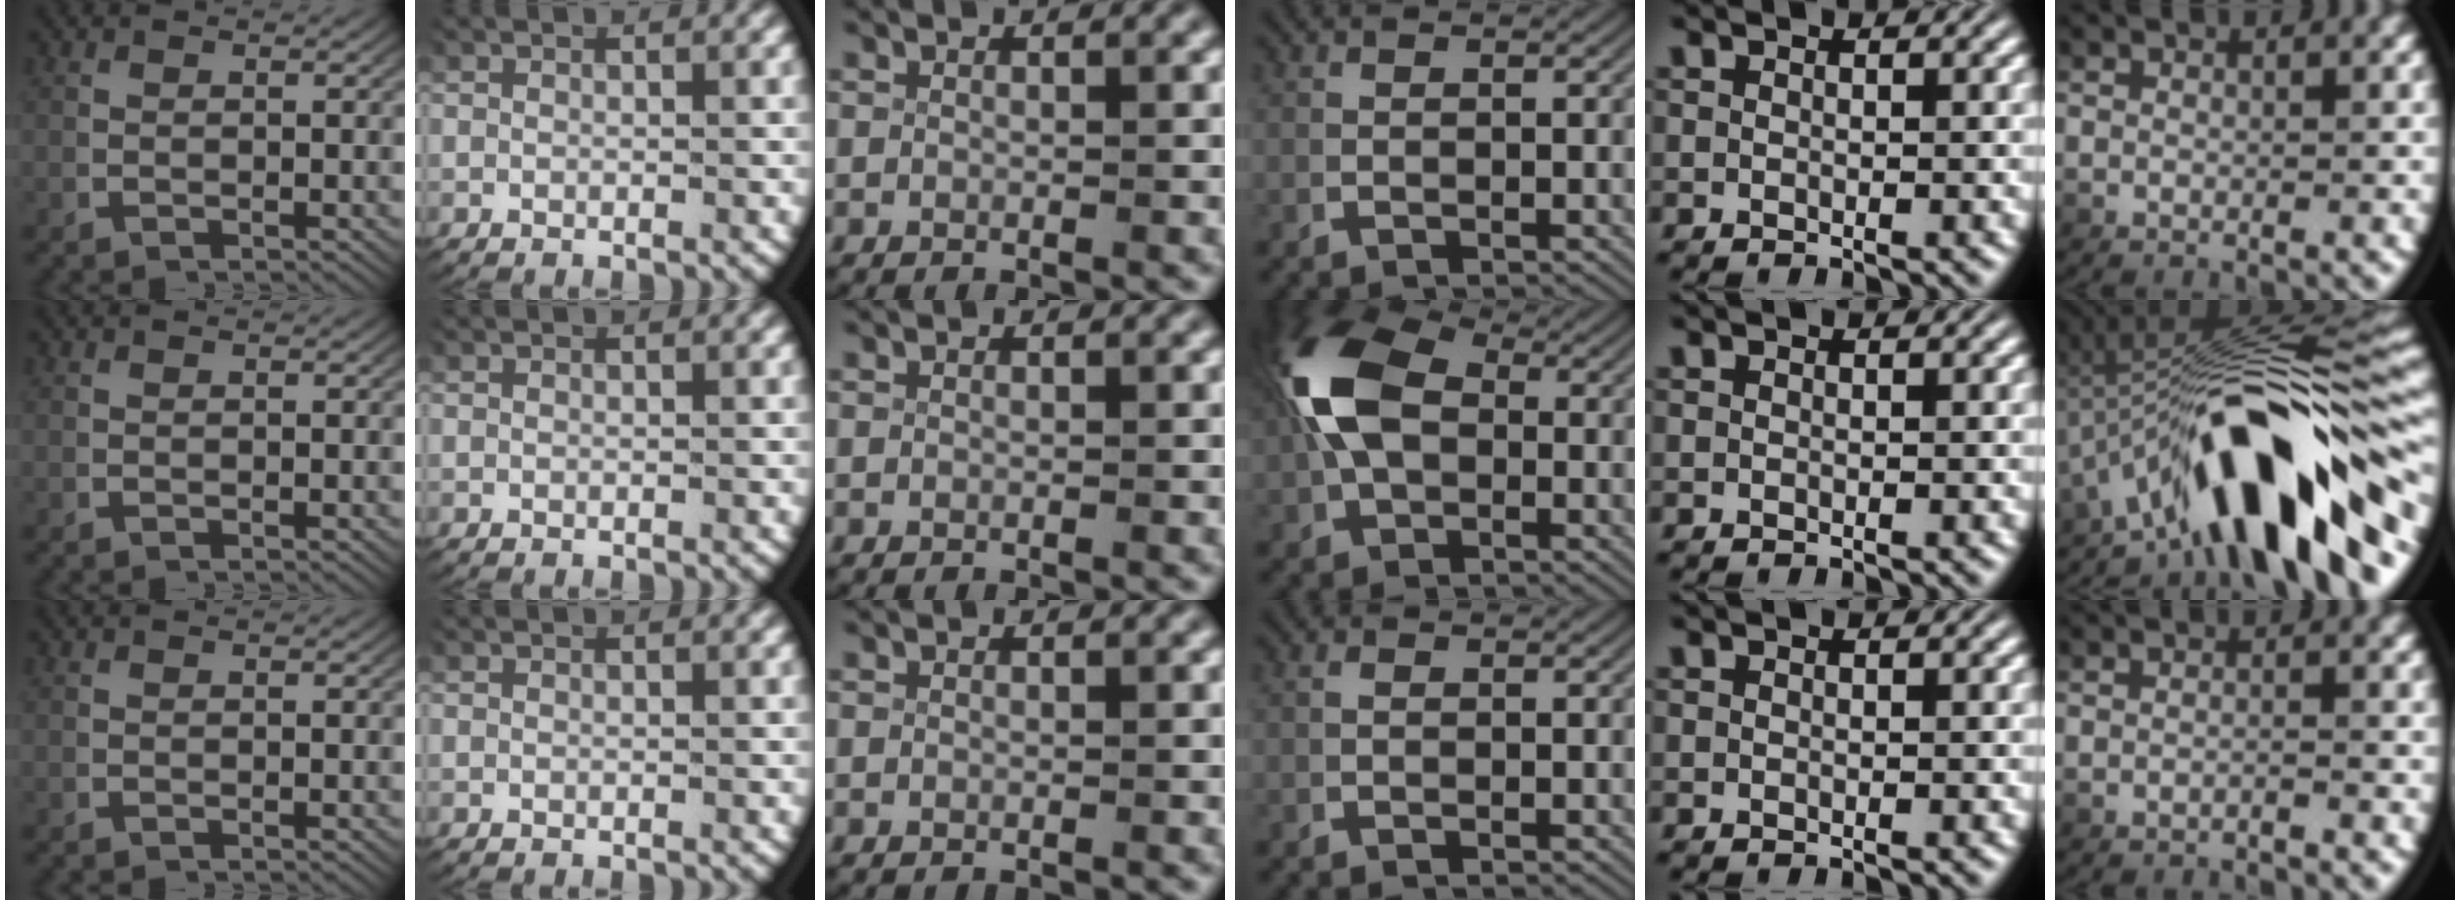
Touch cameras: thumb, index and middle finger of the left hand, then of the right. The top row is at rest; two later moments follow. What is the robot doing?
{"motion": "lift_and_place", "object": "fork"}